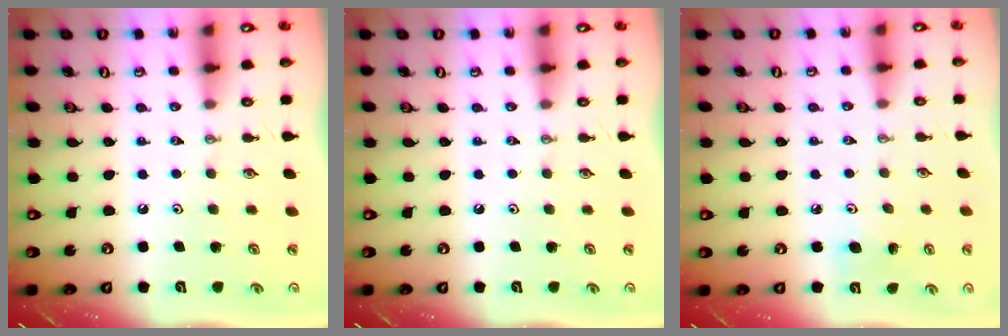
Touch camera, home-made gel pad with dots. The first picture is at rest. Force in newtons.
{"total": 0.0}
{"total": 7.1, "press": 7.0, "slide": 0.7}